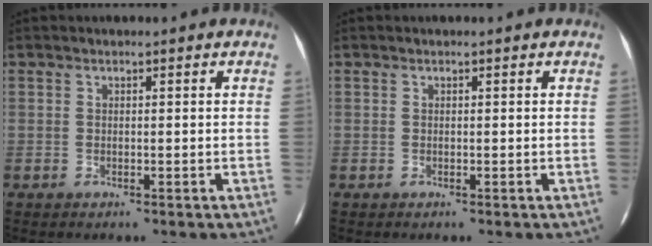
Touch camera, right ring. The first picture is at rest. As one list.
[{"total": 0.0}]